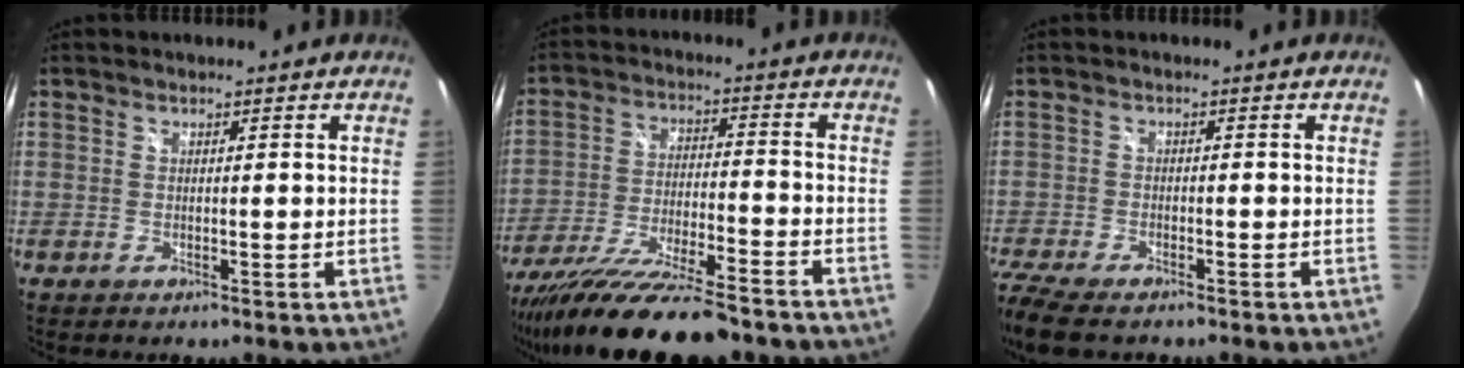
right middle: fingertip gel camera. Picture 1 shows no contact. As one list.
[{"total": 19.4, "force": [-16.2, 2.3, 10.4], "torque": [-0.201, -0.054, -0.266]}, {"total": 9.0, "force": [-7.1, 2.5, 5.1], "torque": [-0.134, -0.042, -0.134]}]